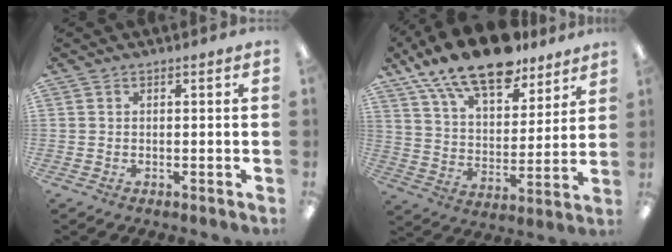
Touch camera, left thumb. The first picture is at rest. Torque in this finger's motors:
{"motor_torque": [1.77, 0.75, 1.84, -0.93, 0.45]}